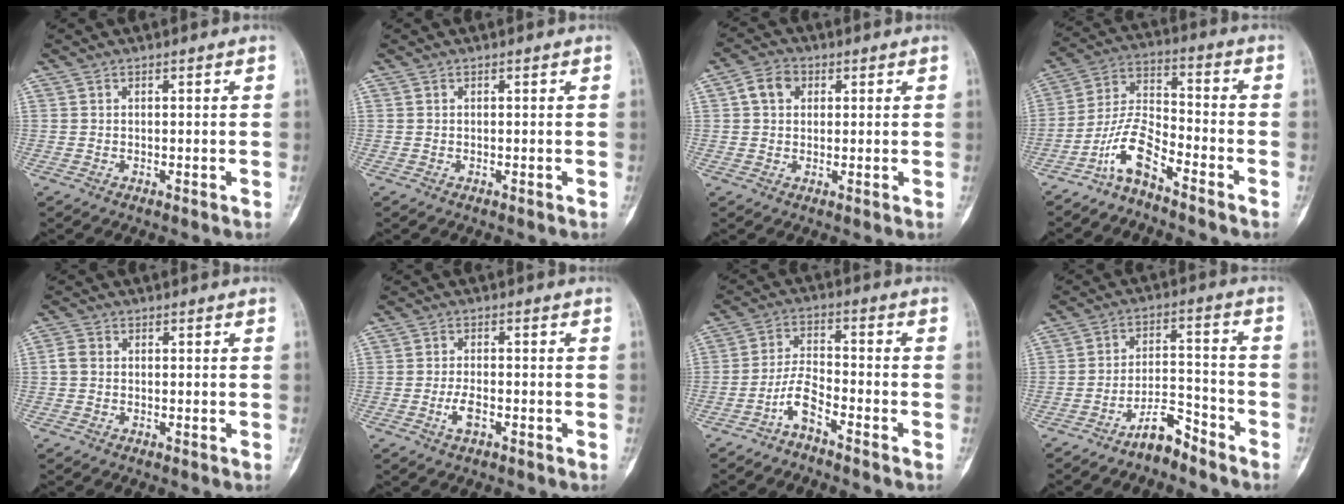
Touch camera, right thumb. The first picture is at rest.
{"total": 0.0}
{"total": 4.8, "force": [1.3, 3.8, 2.7], "torque": [-0.036, 0.007, 0.018]}
{"total": 8.3, "force": [-6.0, 2.3, 5.3], "torque": [-0.111, 0.067, -0.127]}
{"total": 2.2, "force": [-0.1, 1.8, 1.2], "torque": [-0.021, 0.005, -0.008]}
{"total": 3.2, "force": [-1.3, 1.4, 2.6], "torque": [-0.050, 0.007, -0.026]}
{"total": 5.0, "force": [-3.7, 1.2, 3.2], "torque": [-0.065, 0.035, -0.076]}
{"total": 6.6, "force": [-5.5, 2.0, 3.1], "torque": [-0.047, 0.060, -0.099]}